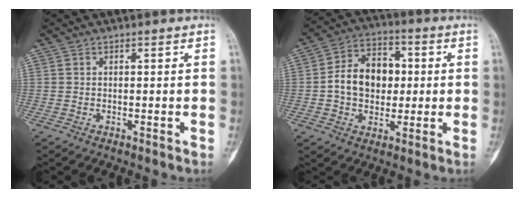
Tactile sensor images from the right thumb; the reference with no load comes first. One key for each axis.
{"total": 12.4, "fx": 0.2, "fy": 9.1, "fz": 8.4, "tx": -0.111, "ty": 0.022, "tz": -0.003}